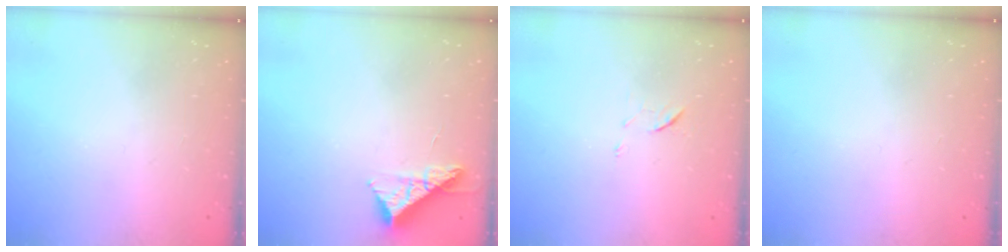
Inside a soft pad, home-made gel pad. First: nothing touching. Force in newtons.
{"total": 8.9, "press": 8.9, "slide": 0.3}
{"total": 5.8, "press": 5.7, "slide": 1.3}
{"total": 0.0}